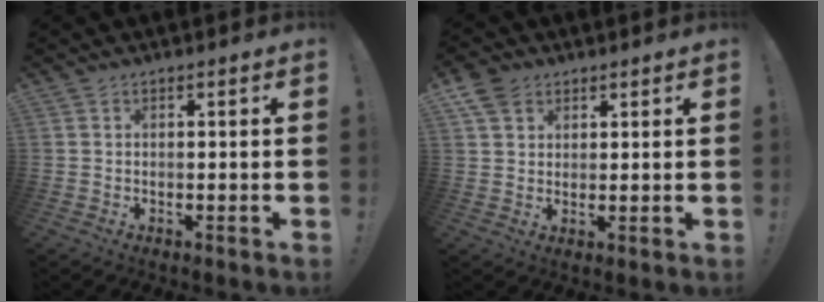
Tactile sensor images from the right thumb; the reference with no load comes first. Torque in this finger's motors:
{"motor_torque": [0.65, 0.73, 0.22, -0.12, -0.02]}